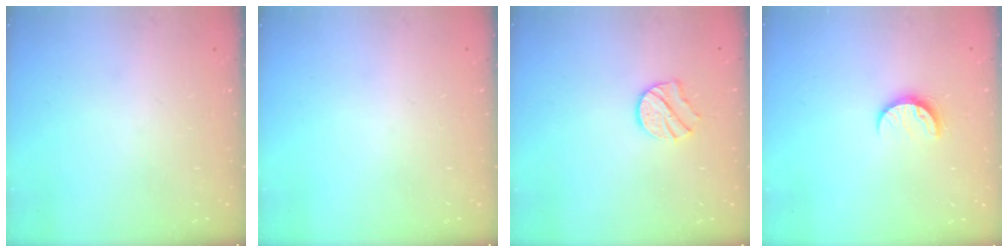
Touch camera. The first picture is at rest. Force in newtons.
{"total": 0.0}
{"total": 7.9, "press": 7.9, "slide": 0.3}
{"total": 7.7, "press": 7.6, "slide": 0.6}